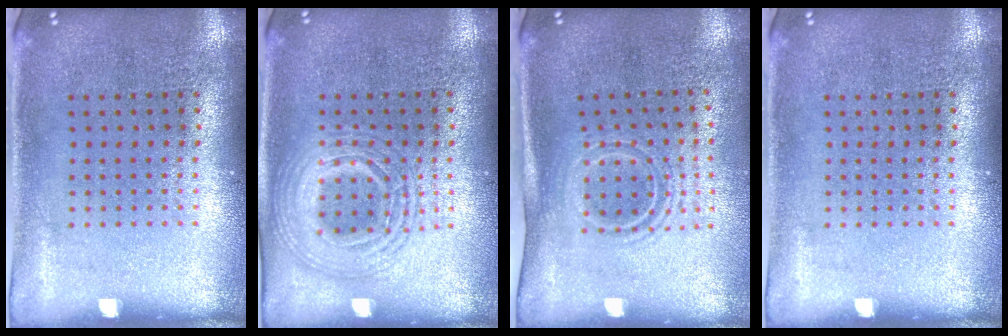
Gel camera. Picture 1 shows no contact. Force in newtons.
{"total": 2.6, "press": 2.6, "slide": 0.3}
{"total": 1.6, "press": 1.1, "slide": 1.2}
{"total": 0.0}